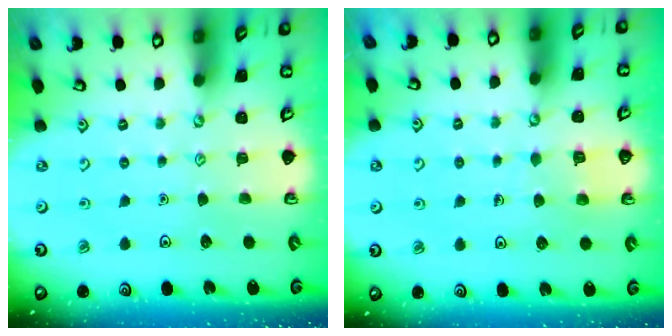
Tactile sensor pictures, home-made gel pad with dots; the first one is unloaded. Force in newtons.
{"total": 4.8, "press": 4.8, "slide": 0.5}